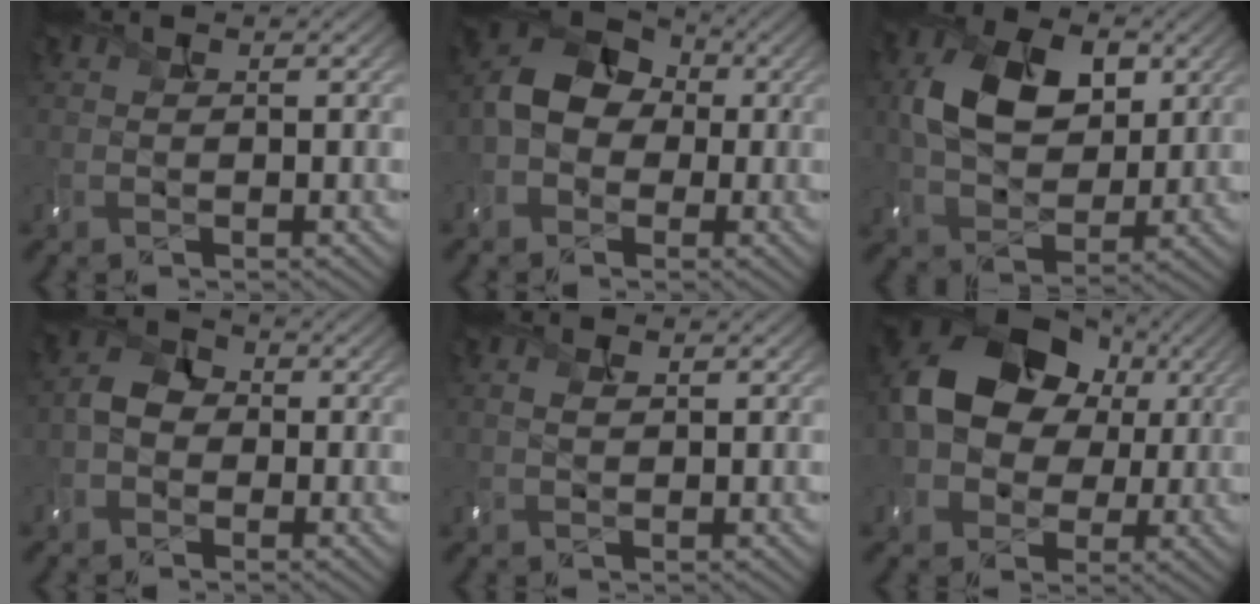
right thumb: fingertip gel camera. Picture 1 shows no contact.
{"total": 7.5, "force": [-1.1, 6.3, 4.0], "torque": [-0.084, 0.005, -0.034]}
{"total": 9.8, "force": [2.6, 6.7, 6.7], "torque": [-0.143, 0.006, 0.048]}
{"total": 3.2, "force": [-1.1, 2.7, 1.3], "torque": [-0.031, 0.004, -0.028]}
{"total": 1.0, "force": [0.5, 0.6, 0.6], "torque": [-0.018, 0.002, 0.012]}
{"total": 14.0, "force": [1.7, 11.1, 8.5], "torque": [-0.160, 0.000, 0.025]}